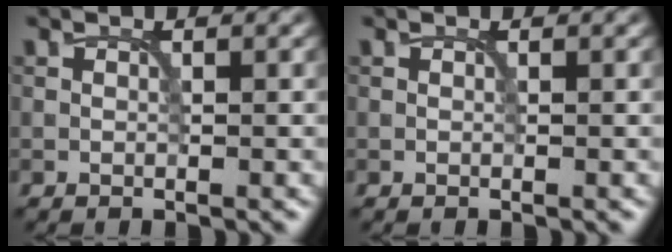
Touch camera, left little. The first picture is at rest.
{"total": 0.0}